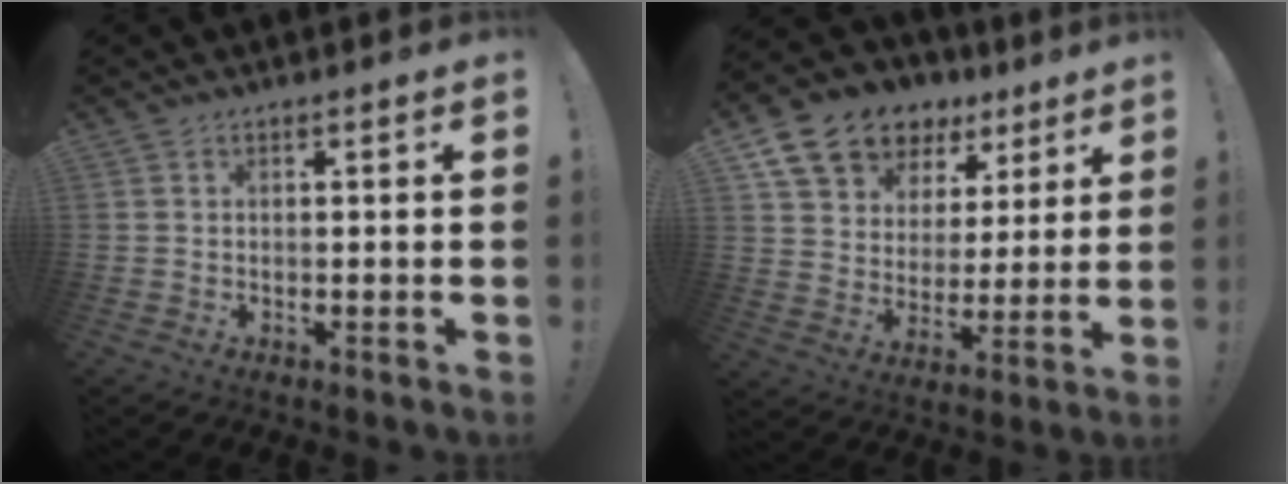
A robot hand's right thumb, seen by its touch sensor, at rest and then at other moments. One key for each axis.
{"total": 14.1, "fx": 9.1, "fy": 9.4, "fz": 5.4, "tx": -0.096, "ty": -0.054, "tz": 0.173}